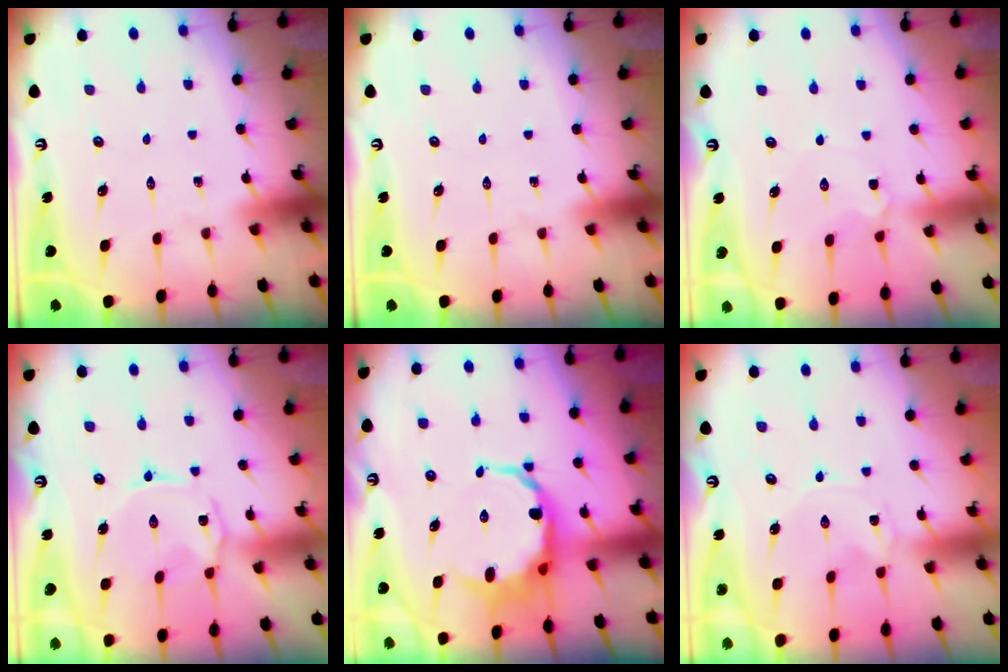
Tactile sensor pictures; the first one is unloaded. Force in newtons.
{"total": 0.0}
{"total": 4.2, "press": 4.2, "slide": 0.4}
{"total": 2.1, "press": 2.0, "slide": 0.6}
{"total": 9.7, "press": 9.3, "slide": 2.8}
{"total": 0.0}